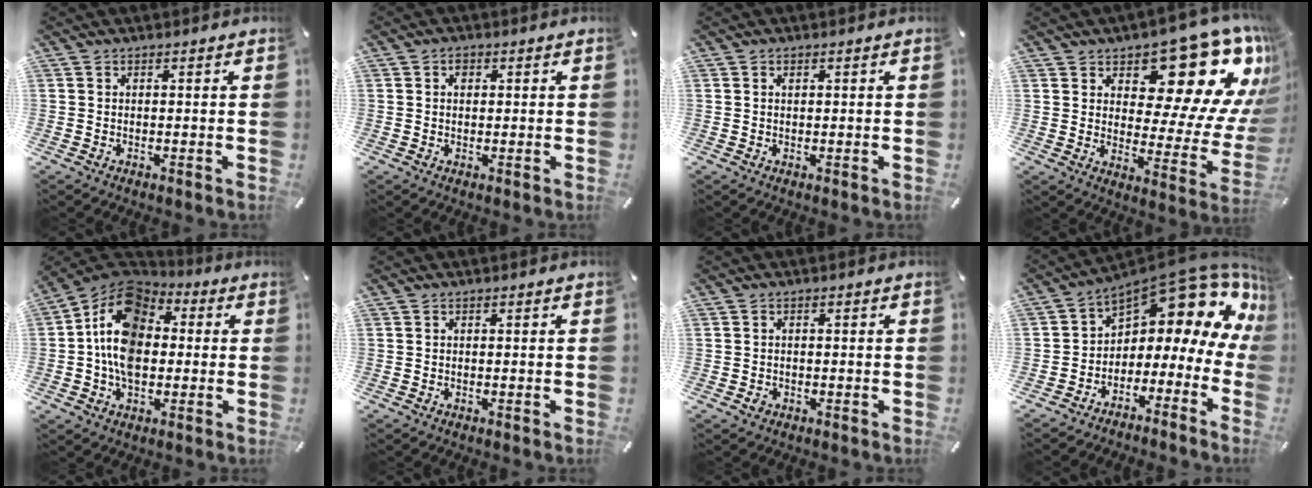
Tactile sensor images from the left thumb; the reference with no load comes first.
{"total": 1.5, "force": [0.3, 1.2, 0.8], "torque": [-0.010, 0.004, 0.003]}
{"total": 0.7, "force": [0.2, 0.5, 0.5], "torque": [-0.010, 0.001, 0.004]}
{"total": 19.3, "force": [11.7, 10.1, 11.6], "torque": [-0.131, -0.103, 0.190]}
{"total": 14.4, "force": [-0.5, 10.6, 9.9], "torque": [-0.188, 0.009, -0.016]}
{"total": 0.0}
{"total": 1.2, "force": [-0.4, 1.0, 0.5], "torque": [-0.009, 0.003, -0.009]}
{"total": 12.4, "force": [8.9, 5.2, 6.8], "torque": [-0.087, -0.083, 0.137]}